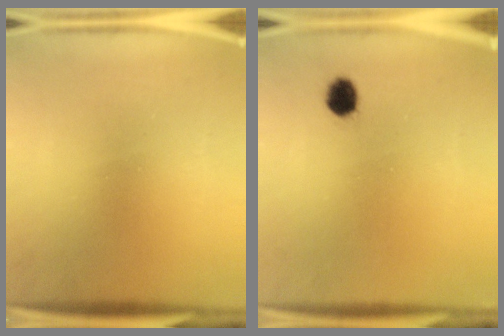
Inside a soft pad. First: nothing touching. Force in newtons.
{"total": 3.1}